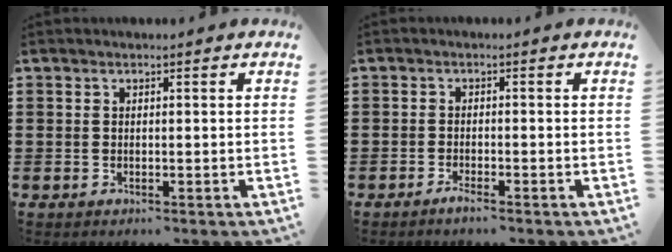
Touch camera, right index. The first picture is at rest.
{"total": 1.3, "force": [-1.1, -0.1, 0.6], "torque": [-0.011, -0.006, -0.019]}